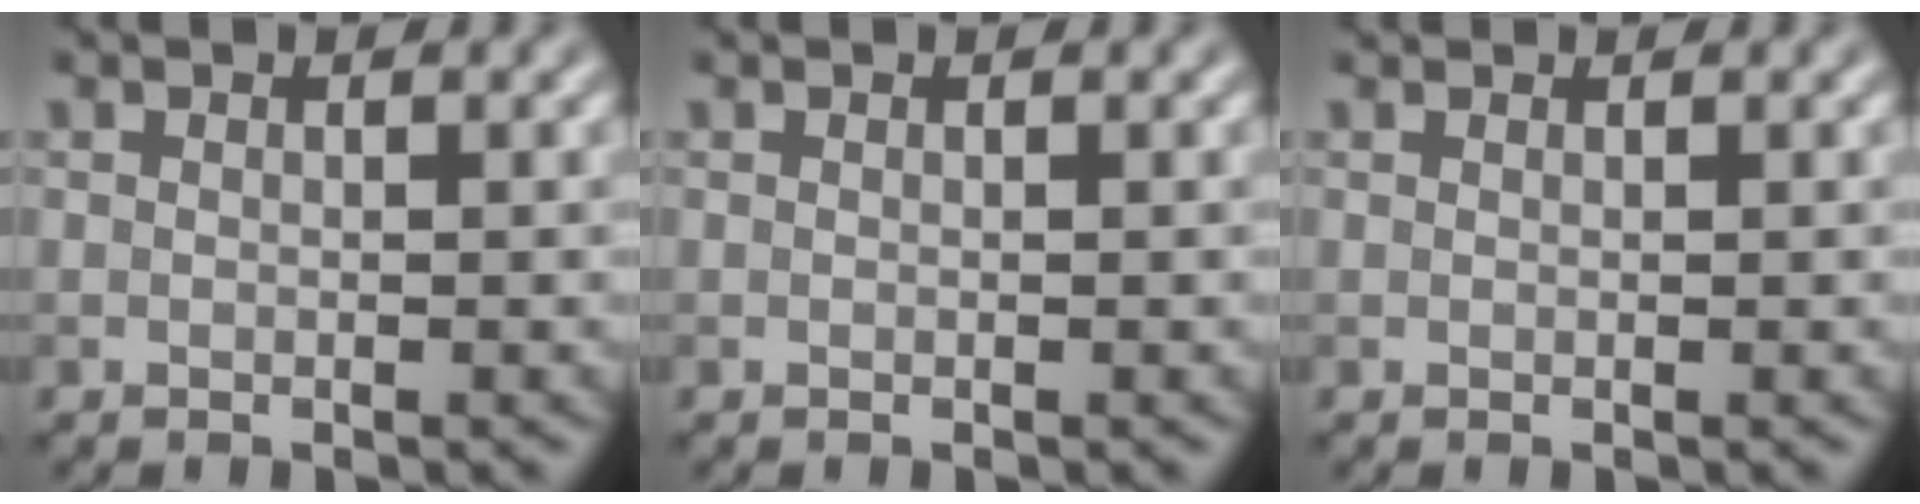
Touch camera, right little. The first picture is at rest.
{"total": 0.0}
{"total": 1.0, "force": [1.0, 0.1, 0.2], "torque": [-0.009, -0.003, 0.010]}